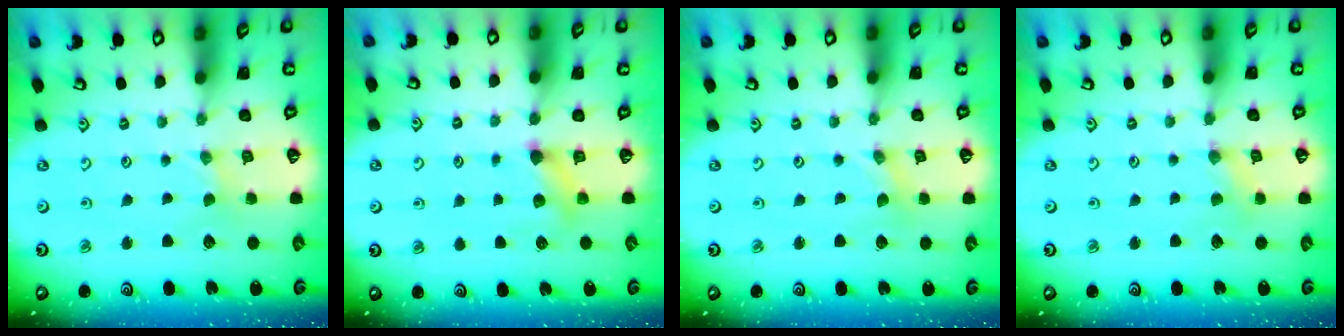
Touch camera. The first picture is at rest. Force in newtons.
{"total": 5.6, "press": 5.6, "slide": 0.4}
{"total": 0.0}
{"total": 2.2, "press": 2.2, "slide": 0.5}